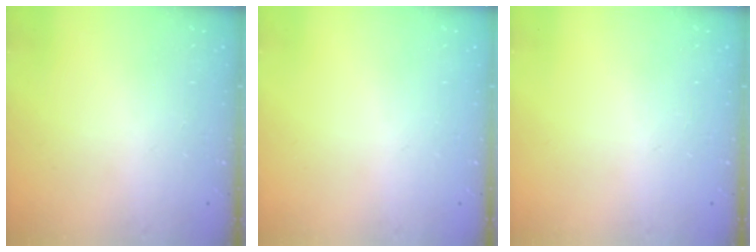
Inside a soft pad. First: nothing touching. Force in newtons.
{"total": 0.0}
{"total": 0.0}